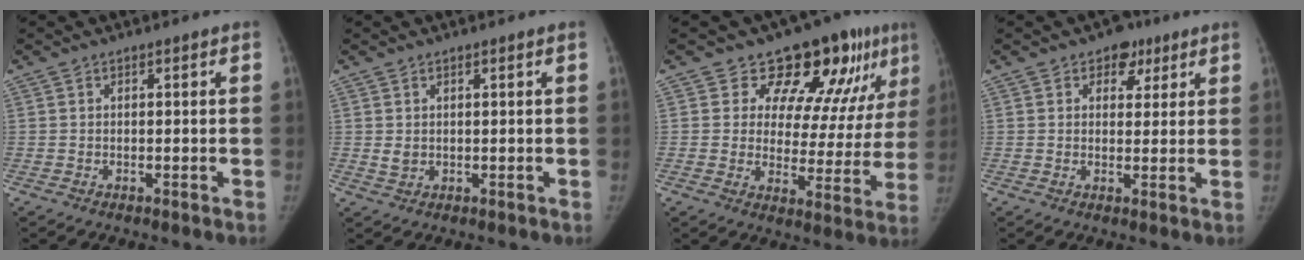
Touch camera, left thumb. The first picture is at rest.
{"total": 1.6, "force": [0.2, 1.3, 0.9], "torque": [-0.009, -0.003, 0.009]}
{"total": 15.8, "force": [9.9, 7.8, 9.5], "torque": [-0.063, -0.055, 0.124]}
{"total": 5.0, "force": [2.6, 3.8, 1.9], "torque": [0.012, -0.006, 0.031]}